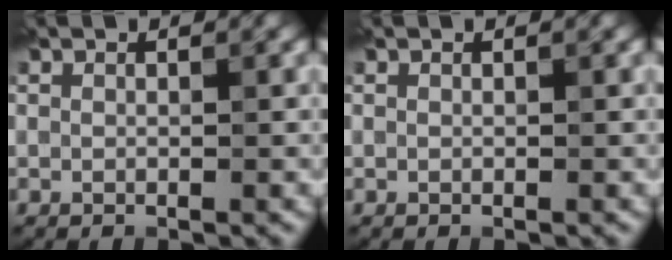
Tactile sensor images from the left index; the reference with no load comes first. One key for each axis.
{"total": 0.0}